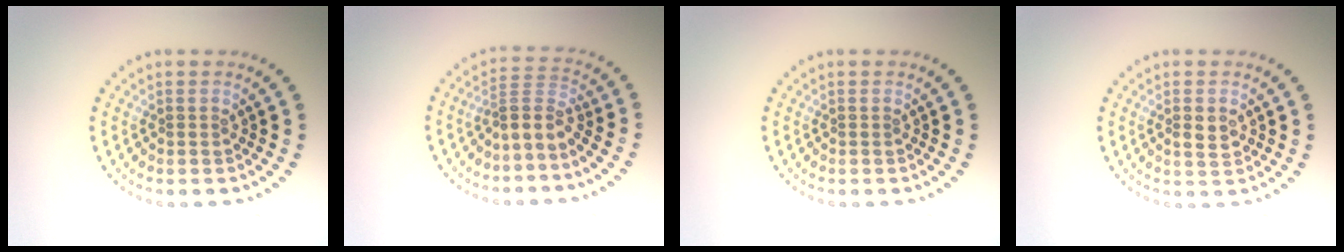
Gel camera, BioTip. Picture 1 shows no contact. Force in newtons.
{"total": 2.7, "press": 1.8, "slide": 2.0}
{"total": 0.0}
{"total": 1.8, "press": 1.7, "slide": 0.3}